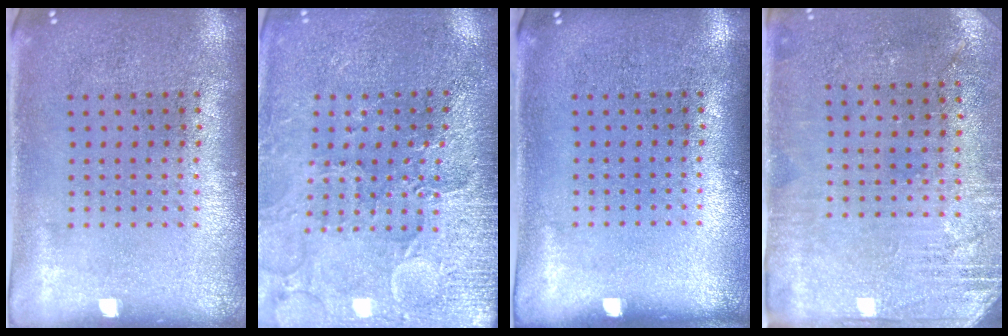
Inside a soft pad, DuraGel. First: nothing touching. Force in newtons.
{"total": 3.2, "press": 3.2, "slide": 0.3}
{"total": 0.0}
{"total": 2.8, "press": 2.5, "slide": 1.2}